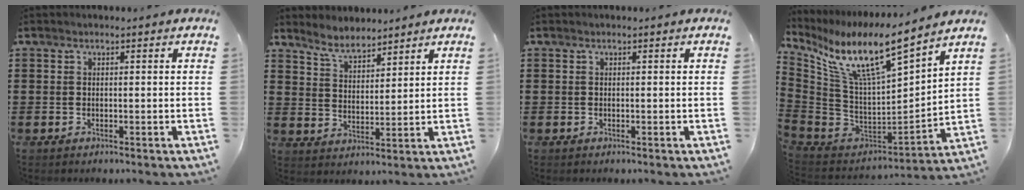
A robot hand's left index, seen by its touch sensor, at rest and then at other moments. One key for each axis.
{"total": 5.0, "fx": 4.6, "fy": 1.1, "fz": 1.4, "tx": -0.046, "ty": -0.013, "tz": 0.085}
{"total": 0.0}
{"total": 11.8, "fx": 8.0, "fy": 1.6, "fz": 8.5, "tx": -0.192, "ty": -0.057, "tz": 0.133}